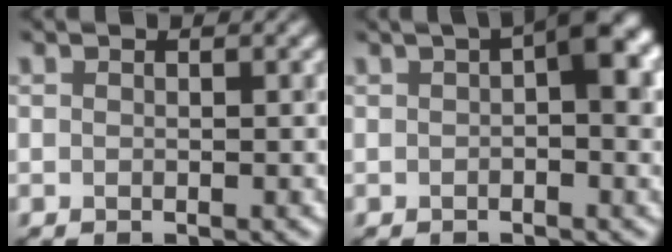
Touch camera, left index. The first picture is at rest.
{"total": 4.7, "force": [1.2, 1.2, 4.4], "torque": [-0.051, 0.015, 0.012]}